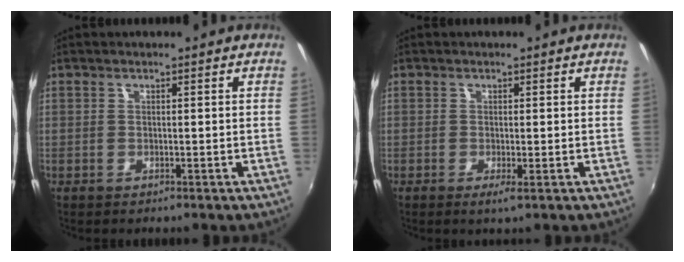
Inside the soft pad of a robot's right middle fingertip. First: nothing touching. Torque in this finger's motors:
{"motor_torque": [-0.06, -0.04, 0.01, 0.00]}